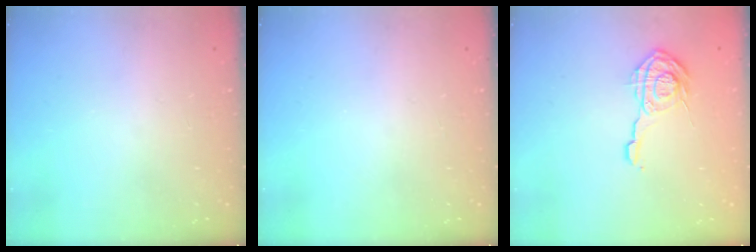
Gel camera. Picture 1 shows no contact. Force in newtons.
{"total": 0.0}
{"total": 9.9, "press": 9.9, "slide": 0.5}